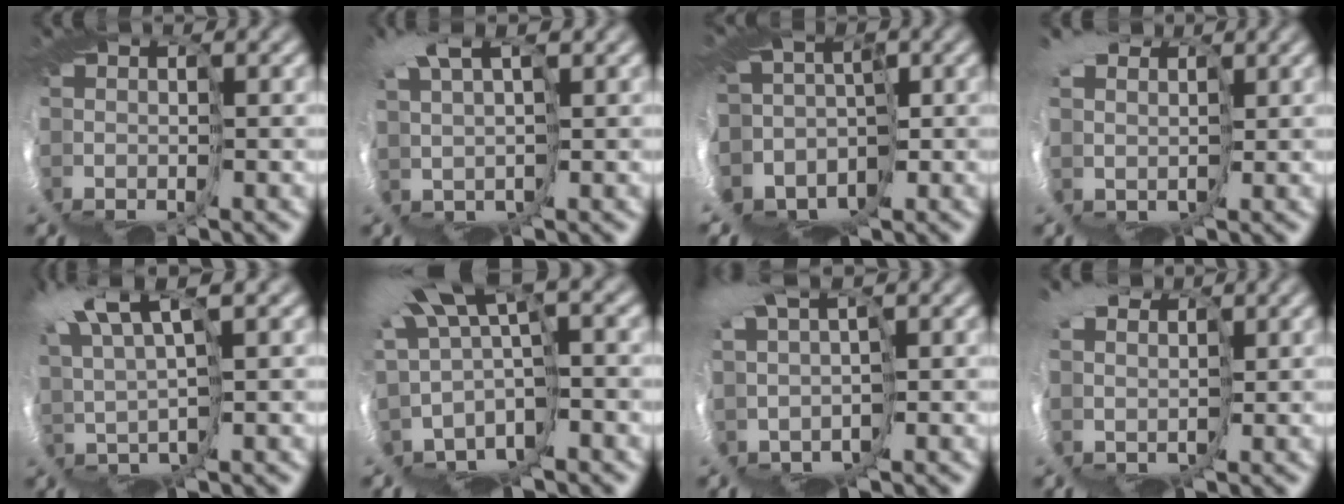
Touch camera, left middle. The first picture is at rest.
{"total": 4.3, "force": [2.7, 1.5, 3.0], "torque": [-0.082, 0.001, 0.037]}
{"total": 10.6, "force": [-4.1, 7.7, 6.0], "torque": [-0.117, -0.004, -0.071]}
{"total": 5.0, "force": [2.2, 4.0, 2.0], "torque": [-0.041, -0.012, 0.025]}
{"total": 6.4, "force": [4.7, 0.7, 4.3], "torque": [-0.117, 0.016, 0.080]}
{"total": 9.5, "force": [0.7, 4.4, 8.3], "torque": [-0.196, -0.014, 0.034]}
{"total": 5.1, "force": [1.5, 2.5, 4.1], "torque": [-0.097, -0.012, 0.016]}
{"total": 4.8, "force": [2.3, 3.7, 2.0], "torque": [-0.044, -0.012, 0.027]}